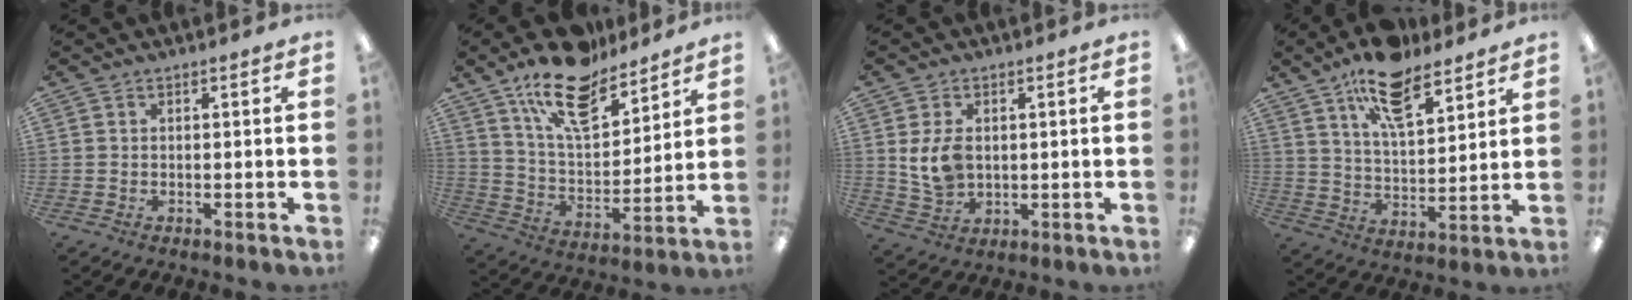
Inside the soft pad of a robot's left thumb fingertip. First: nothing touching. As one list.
[{"total": 17.9, "force": [13.3, 7.9, 9.1], "torque": [-0.153, -0.076, 0.234]}, {"total": 7.6, "force": [1.4, 5.4, 5.2], "torque": [-0.104, -0.002, 0.023]}, {"total": 14.7, "force": [10.3, 5.8, 8.7], "torque": [-0.143, -0.044, 0.177]}]